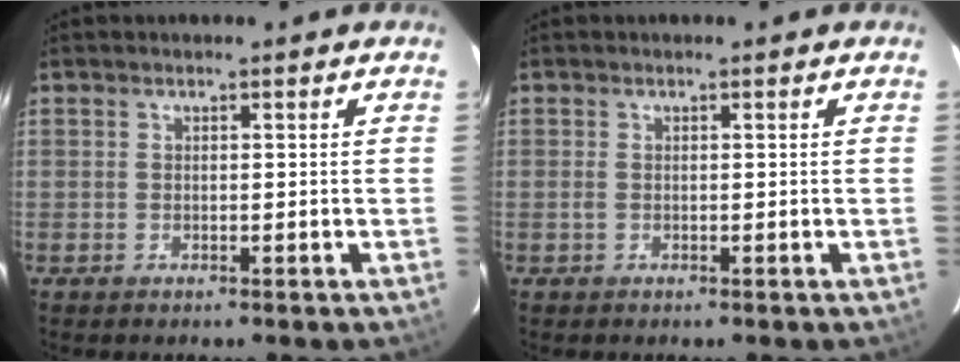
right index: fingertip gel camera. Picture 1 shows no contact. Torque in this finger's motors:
{"motor_torque": [0.28, 0.22, 0.17, 0.03]}